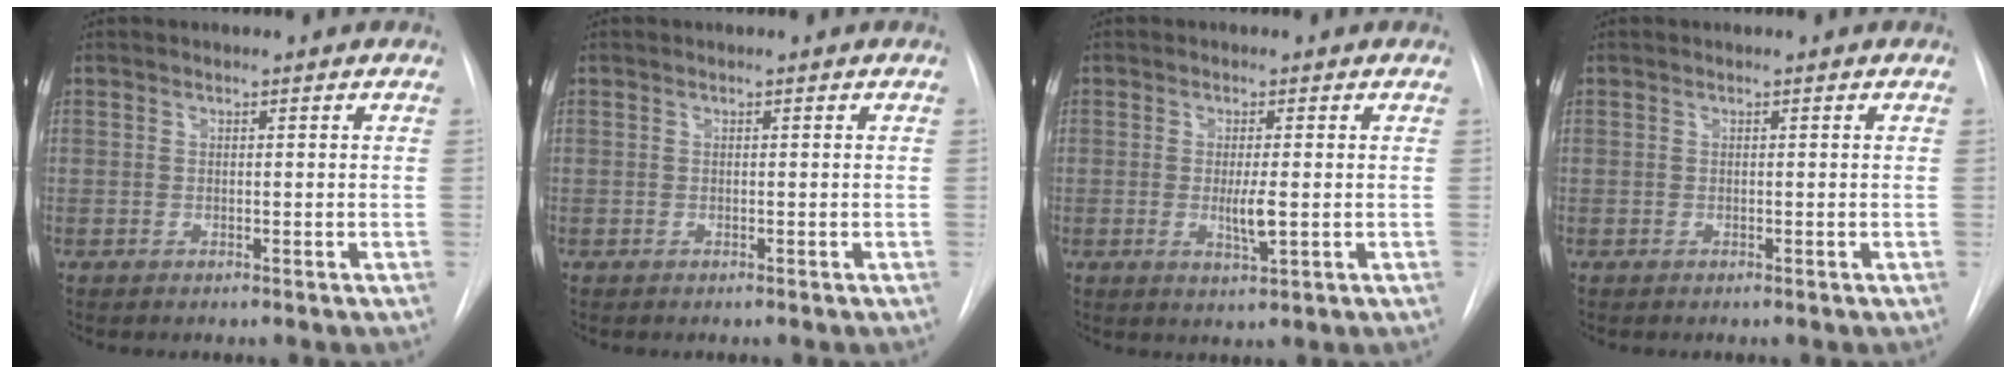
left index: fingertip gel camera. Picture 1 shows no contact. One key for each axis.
{"total": 0.0}
{"total": 3.3, "fx": -0.3, "fy": 0.5, "fz": 3.3, "tx": -0.059, "ty": -0.006, "tz": -0.004}
{"total": 0.0}